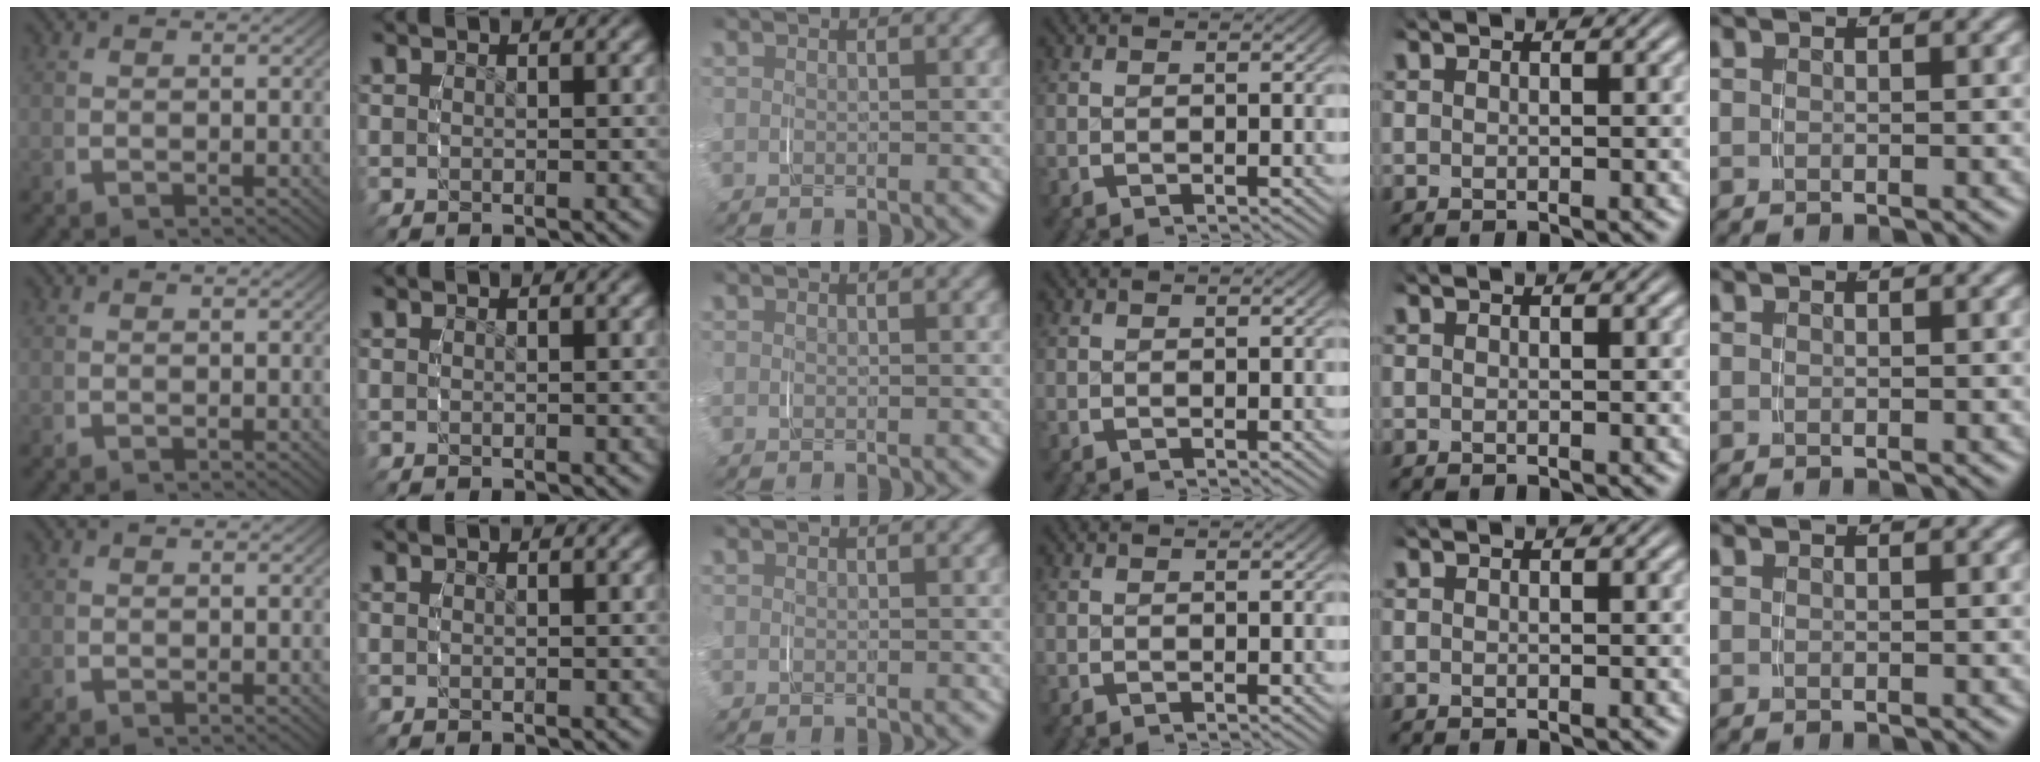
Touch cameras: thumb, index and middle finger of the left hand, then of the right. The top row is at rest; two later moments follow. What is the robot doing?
{"motion": "grasp_and_lifting", "object": "jewelry box"}